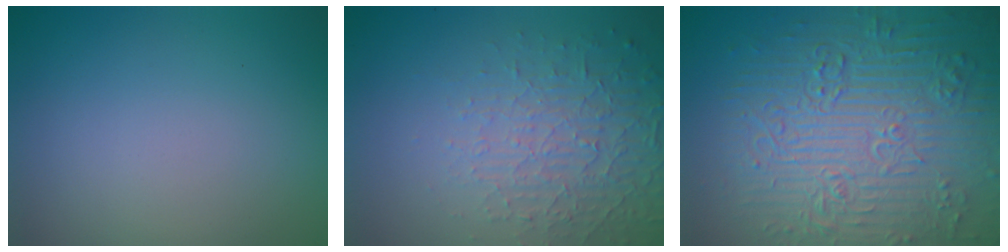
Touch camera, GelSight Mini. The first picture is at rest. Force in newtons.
{"total": 5.0, "press": 3.2, "slide": 3.8}
{"total": 12.0, "press": 7.9, "slide": 9.0}